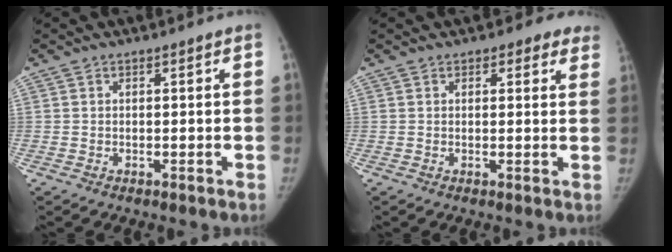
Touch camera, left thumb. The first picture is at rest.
{"total": 5.5, "force": [4.0, 2.9, 2.5], "torque": [0.014, -0.010, 0.034]}